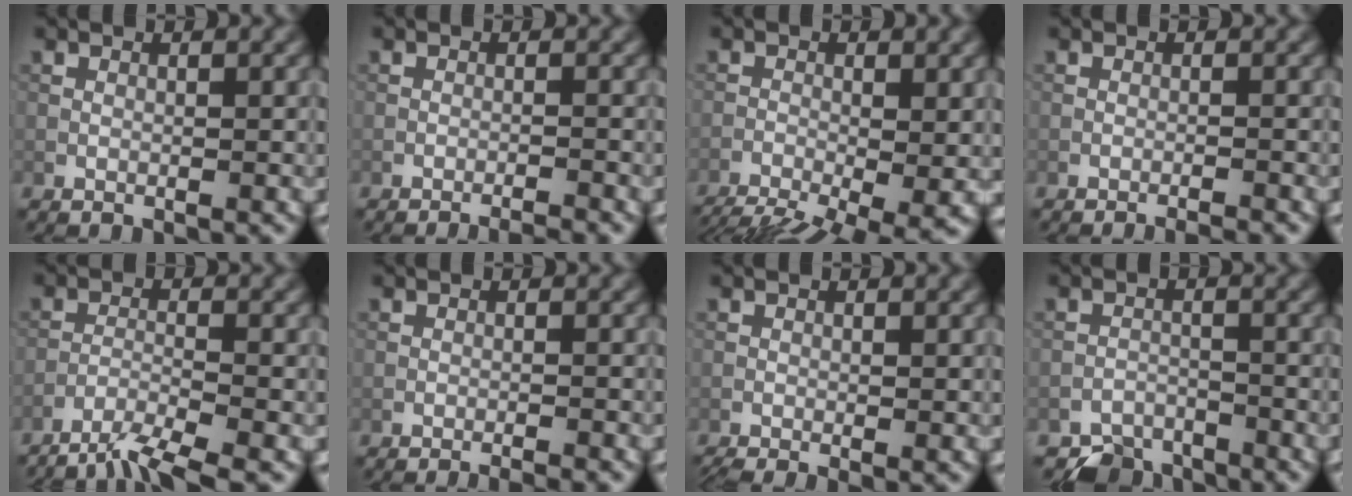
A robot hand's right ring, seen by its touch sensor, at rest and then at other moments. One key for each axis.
{"total": 3.0, "fx": -2.7, "fy": 0.3, "fz": 1.2, "tx": -0.013, "ty": 0.001, "tz": -0.045}
{"total": 11.0, "fx": -8.3, "fy": 3.7, "fz": 6.2, "tx": -0.103, "ty": -0.032, "tz": -0.105}
{"total": 2.0, "fx": -1.8, "fy": 0.2, "fz": 1.0, "tx": -0.010, "ty": 0.004, "tz": -0.034}
{"total": 4.8, "fx": -3.9, "fy": 0.6, "fz": 2.8, "tx": -0.049, "ty": -0.005, "tz": -0.077}
{"total": 2.0, "fx": -1.6, "fy": 0.2, "fz": 1.1, "tx": -0.011, "ty": 0.007, "tz": -0.032}
{"total": 1.8, "fx": -1.2, "fy": 0.4, "fz": 1.3, "tx": -0.026, "ty": -0.007, "tz": -0.023}
{"total": 3.2, "fx": -3.1, "fy": 1.1, "fz": 0.1, "tx": 0.005, "ty": 0.002, "tz": -0.057}